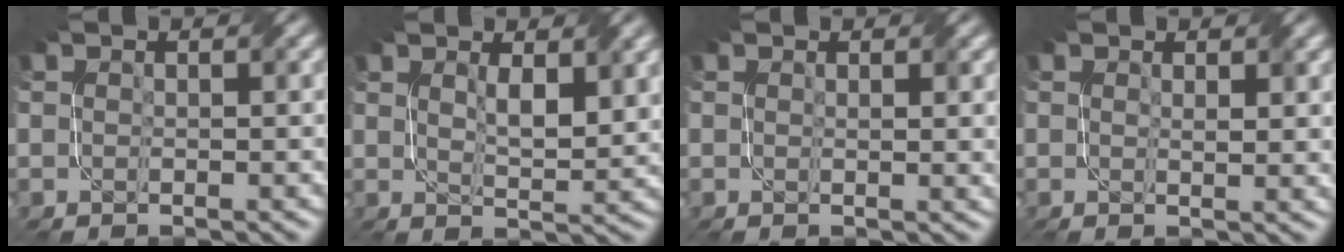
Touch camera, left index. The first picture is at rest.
{"total": 3.0, "force": [1.4, 0.9, 2.5], "torque": [-0.053, -0.006, 0.031]}
{"total": 1.4, "force": [0.6, 0.2, 1.3], "torque": [-0.016, -0.002, 0.011]}
{"total": 1.5, "force": [0.7, 0.3, 1.3], "torque": [-0.021, -0.005, 0.013]}